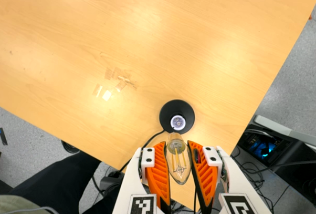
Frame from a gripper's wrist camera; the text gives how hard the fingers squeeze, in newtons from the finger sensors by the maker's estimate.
{"total": 21.6, "left": 24.3, "right": 18.9}